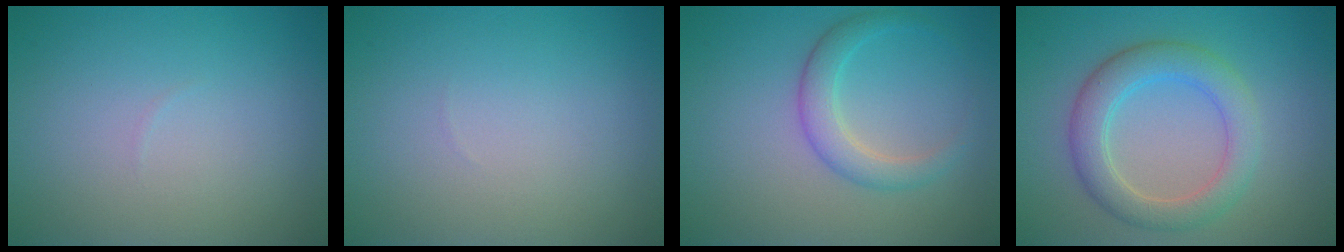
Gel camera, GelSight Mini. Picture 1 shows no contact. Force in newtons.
{"total": 0.0}
{"total": 2.8, "press": 2.8, "slide": 0.0}
{"total": 4.5, "press": 4.5, "slide": 0.3}